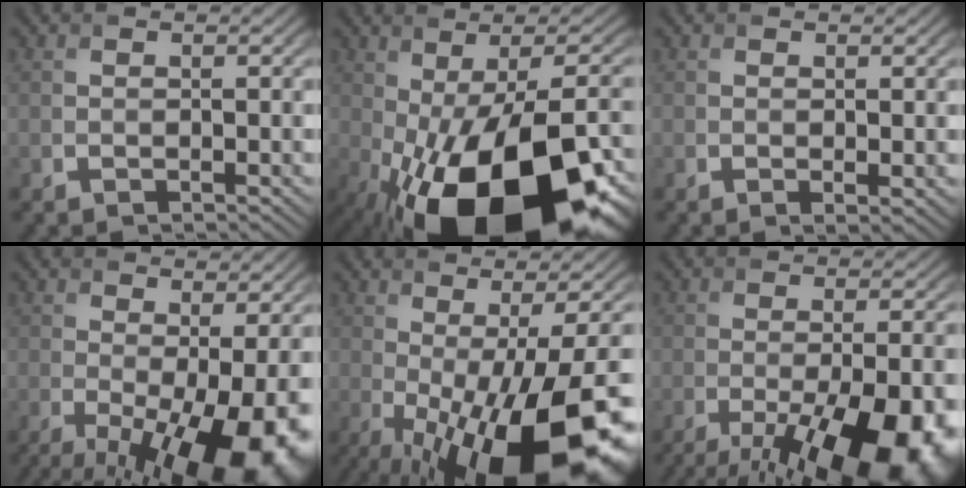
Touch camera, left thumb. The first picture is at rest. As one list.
[{"total": 21.0, "force": [-9.0, 8.6, 16.9], "torque": [-0.260, -0.031, -0.125]}, {"total": 0.9, "force": [0.0, 0.1, 0.9], "torque": [-0.017, -0.004, 0.001]}, {"total": 16.1, "force": [-5.2, 6.3, 13.8], "torque": [-0.202, -0.041, -0.045]}, {"total": 18.7, "force": [-5.9, 5.9, 16.7], "torque": [-0.252, -0.034, -0.071]}, {"total": 17.0, "force": [-9.0, 6.5, 12.8], "torque": [-0.190, -0.048, -0.103]}]